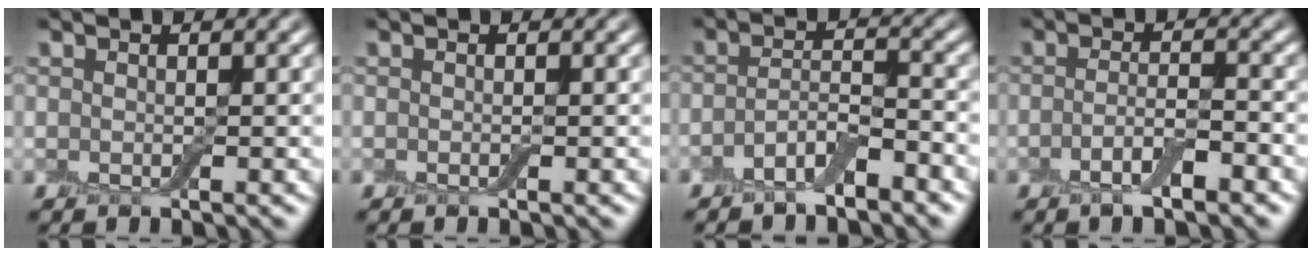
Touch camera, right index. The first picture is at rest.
{"total": 0.0}
{"total": 3.0, "force": [-2.1, 0.9, 1.9], "torque": [-0.035, 0.006, -0.042]}
{"total": 2.6, "force": [-1.5, 0.6, 2.0], "torque": [-0.037, 0.000, -0.029]}